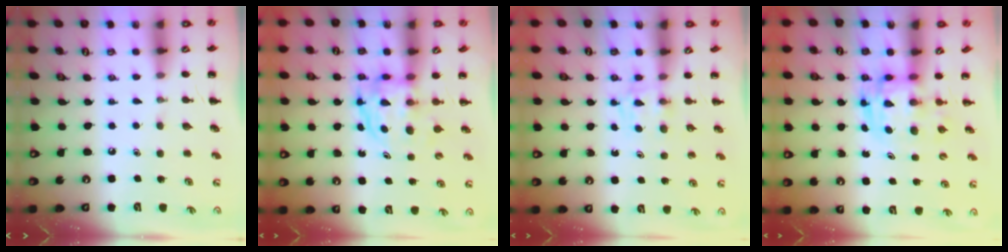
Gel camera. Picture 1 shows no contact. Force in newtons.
{"total": 3.7, "press": 3.7, "slide": 0.3}
{"total": 3.2, "press": 2.9, "slide": 1.4}
{"total": 2.9, "press": 2.9, "slide": 0.5}